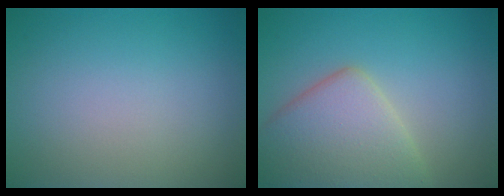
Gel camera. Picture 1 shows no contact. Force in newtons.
{"total": 6.7, "press": 6.7, "slide": 0.2}